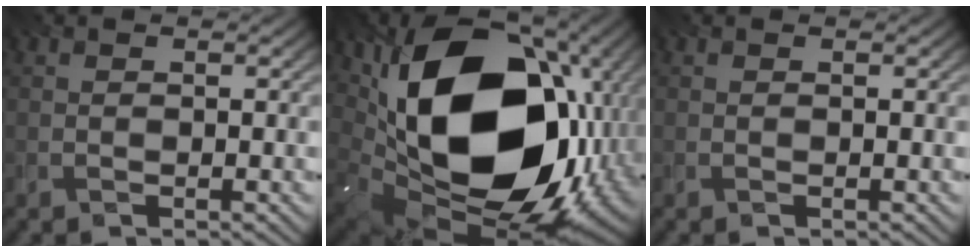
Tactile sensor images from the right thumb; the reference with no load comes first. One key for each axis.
{"total": 22.3, "fx": 3.8, "fy": 15.0, "fz": 16.1, "tx": -0.350, "ty": -0.036, "tz": 0.102}
{"total": 0.0}